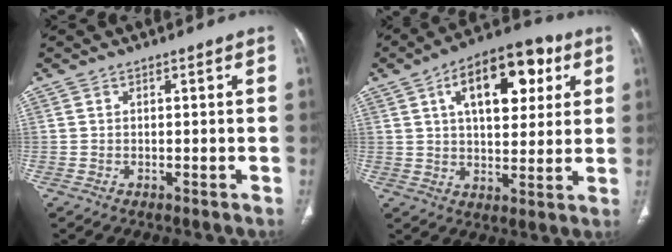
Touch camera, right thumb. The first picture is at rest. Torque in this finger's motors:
{"motor_torque": [0.59, 3.57, 1.21, -0.30, 0.11]}